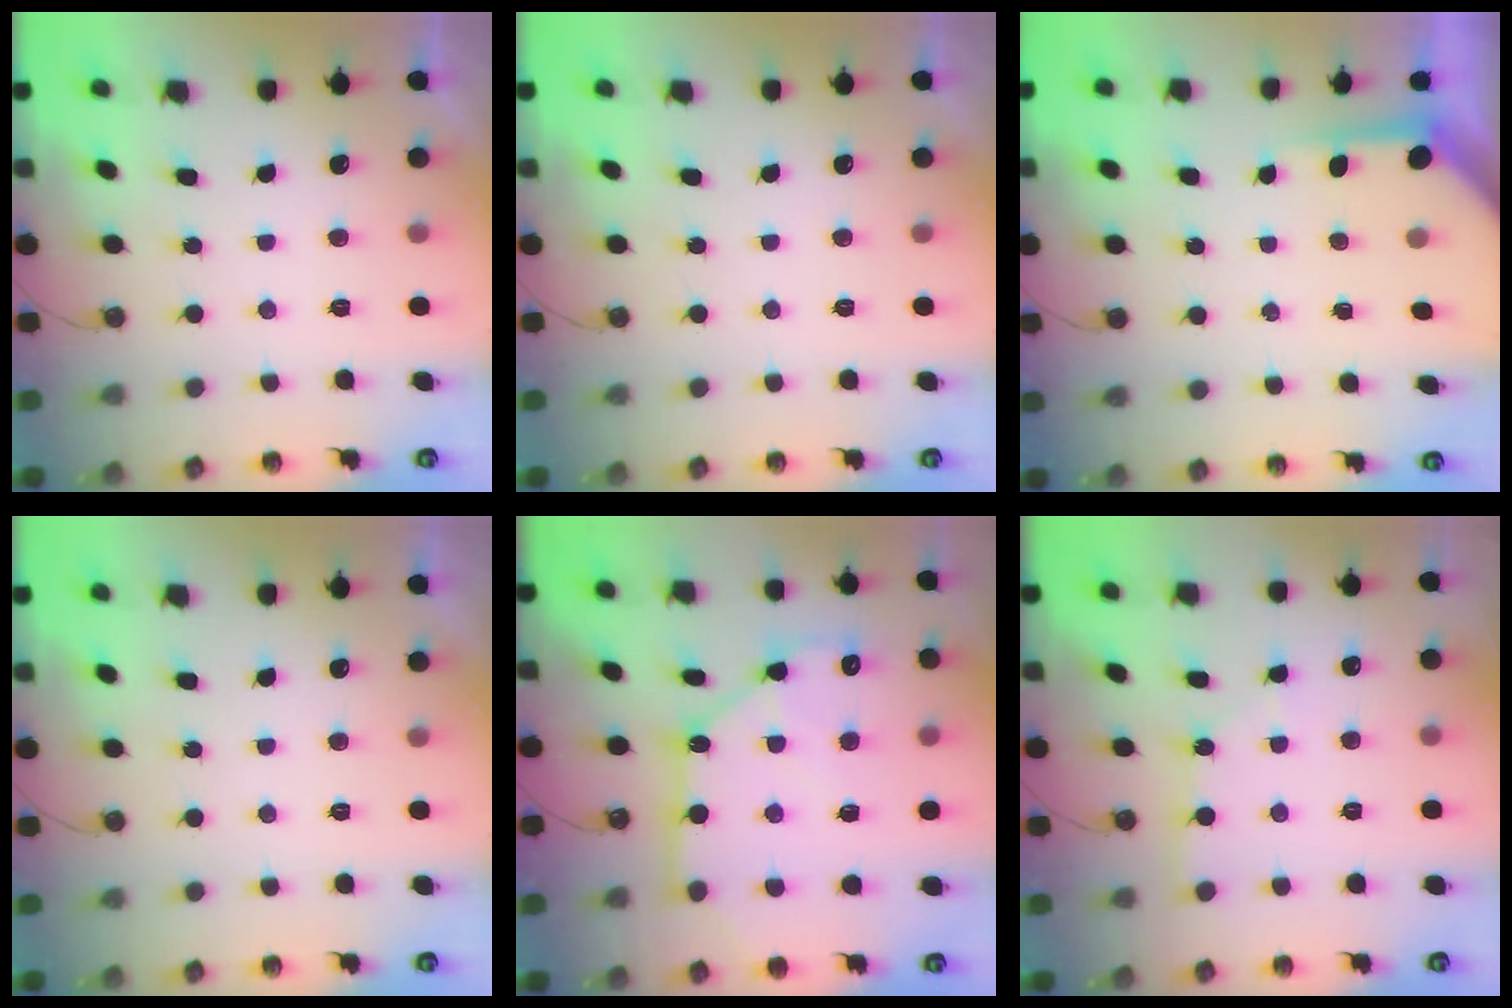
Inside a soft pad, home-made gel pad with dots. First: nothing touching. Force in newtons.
{"total": 0.0}
{"total": 3.6, "press": 3.6, "slide": 0.4}
{"total": 0.0}
{"total": 14.4, "press": 14.4, "slide": 1.0}
{"total": 1.9, "press": 1.9, "slide": 0.2}